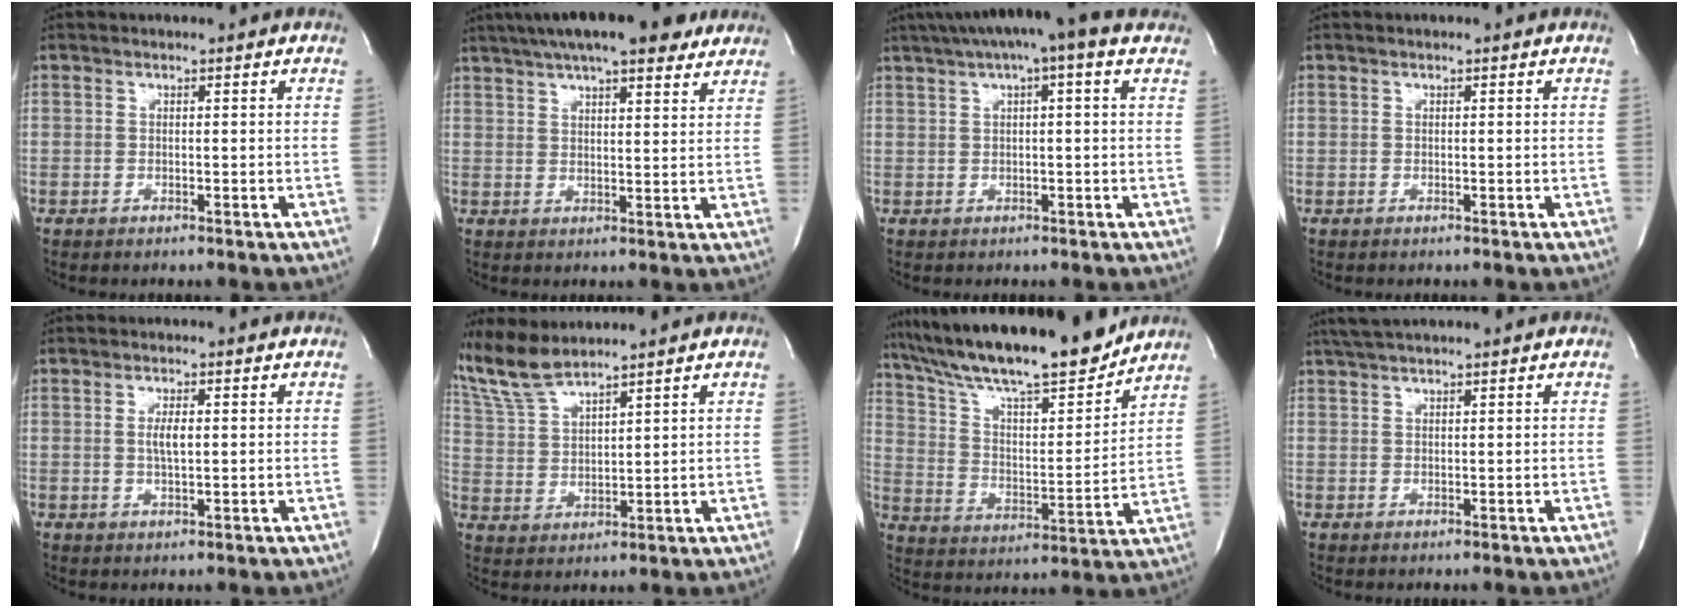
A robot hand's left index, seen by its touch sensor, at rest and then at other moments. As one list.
[{"total": 17.3, "force": [13.7, 3.6, 10.0], "torque": [-0.175, 0.046, 0.191]}, {"total": 9.6, "force": [6.2, 1.2, 7.3], "torque": [-0.121, 0.048, 0.084]}, {"total": 0.0}, {"total": 2.6, "force": [0.2, 0.7, 2.5], "torque": [-0.050, -0.002, 0.005]}, {"total": 7.1, "force": [6.6, 0.3, 2.6], "torque": [-0.074, 0.008, 0.145]}, {"total": 20.4, "force": [17.8, 2.1, 9.9], "torque": [-0.177, 0.003, 0.291]}, {"total": 3.6, "force": [3.1, -0.1, 1.9], "torque": [-0.034, 0.024, 0.060]}]